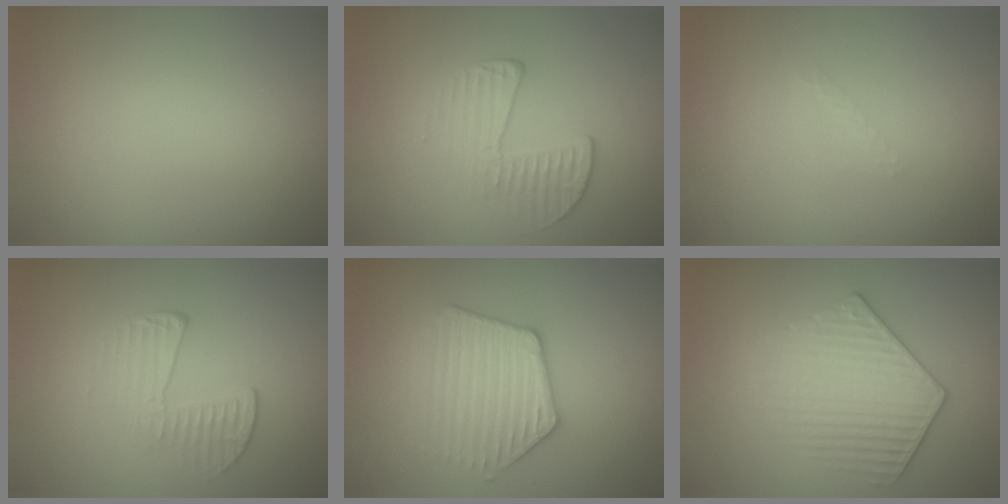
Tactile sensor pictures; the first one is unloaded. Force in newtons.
{"total": 2.2, "press": 1.3, "slide": 1.8}
{"total": 0.6, "press": 0.6, "slide": 0.1}
{"total": 2.1, "press": 1.0, "slide": 1.8}
{"total": 3.5, "press": 3.4, "slide": 0.9}
{"total": 3.6, "press": 3.5, "slide": 0.5}